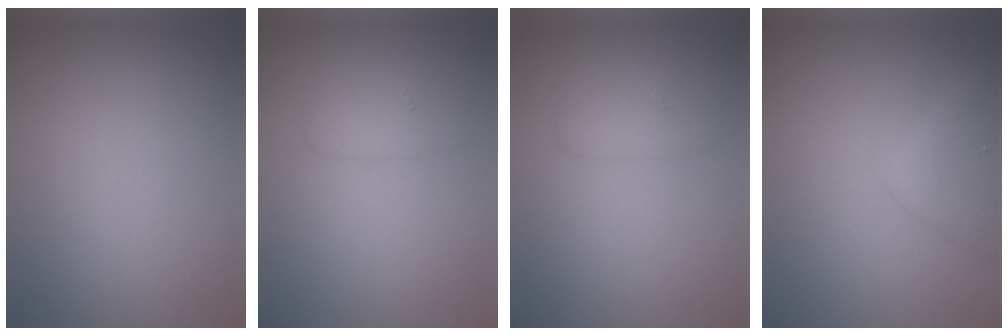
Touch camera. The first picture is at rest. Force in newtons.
{"total": 1.5, "press": 1.5, "slide": 0.1}
{"total": 1.5, "press": 1.5, "slide": 0.1}
{"total": 2.8, "press": 2.8, "slide": 0.2}